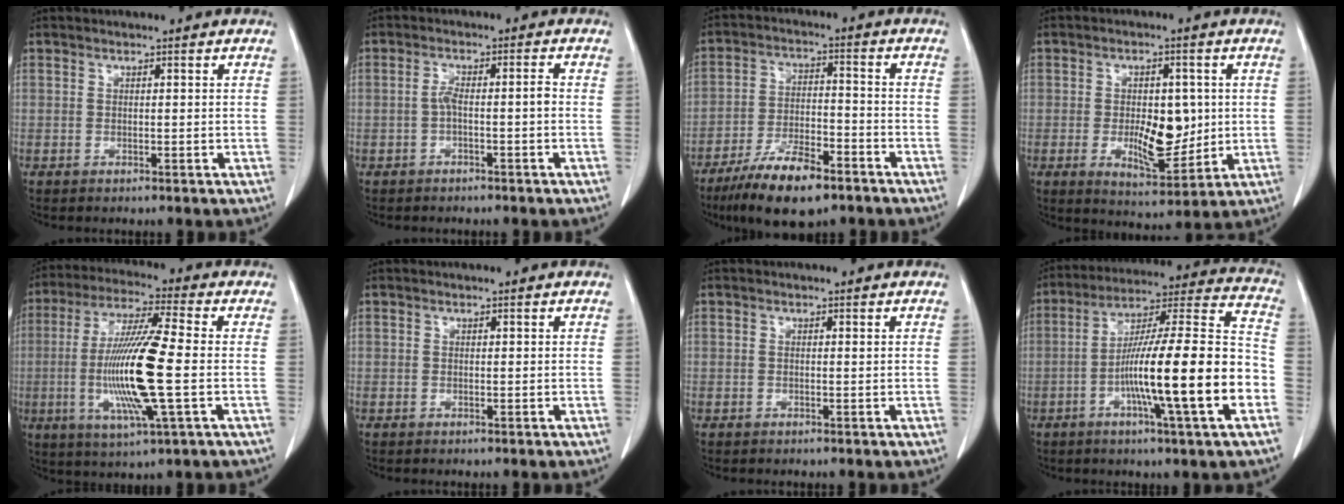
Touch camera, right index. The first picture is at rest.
{"total": 2.9, "force": [-0.9, 0.4, 2.8], "torque": [-0.049, 0.011, -0.014]}
{"total": 12.0, "force": [-8.3, 3.3, 8.0], "torque": [-0.145, -0.013, -0.145]}
{"total": 8.8, "force": [-0.3, 3.7, 8.0], "torque": [-0.121, -0.004, 0.009]}
{"total": 15.0, "force": [-1.9, 0.5, 14.9], "torque": [-0.296, -0.010, -0.040]}
{"total": 0.0}
{"total": 0.0}
{"total": 20.2, "force": [-5.7, 0.5, 19.4], "torque": [-0.296, 0.008, -0.094]}